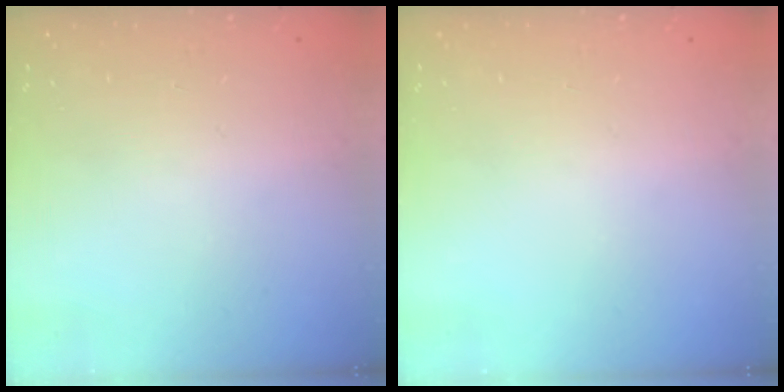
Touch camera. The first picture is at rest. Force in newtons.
{"total": 0.0}